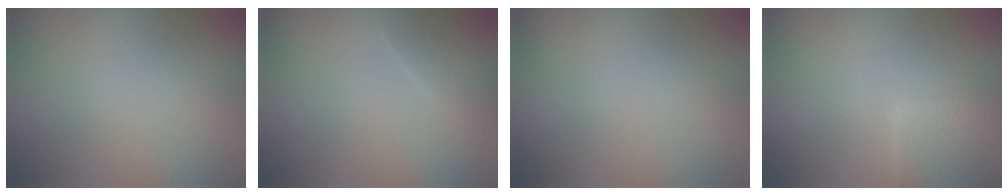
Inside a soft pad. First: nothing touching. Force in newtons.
{"total": 2.0, "press": 2.0, "slide": 0.1}
{"total": 0.0}
{"total": 2.9, "press": 2.9, "slide": 0.2}